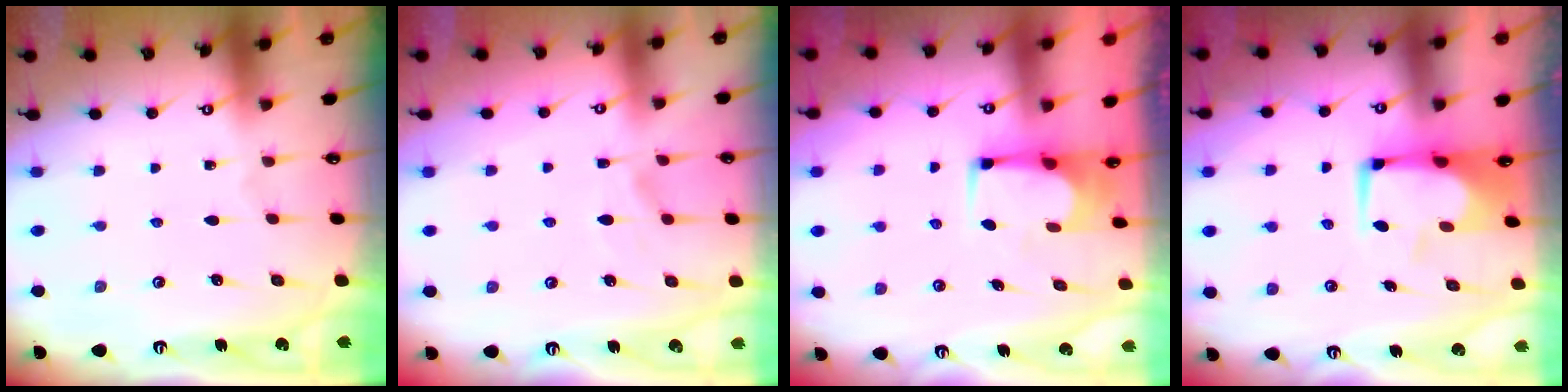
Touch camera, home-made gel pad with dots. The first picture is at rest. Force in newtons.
{"total": 1.4, "press": 0.7, "slide": 1.2}
{"total": 2.1, "press": 2.1, "slide": 0.1}
{"total": 0.0}